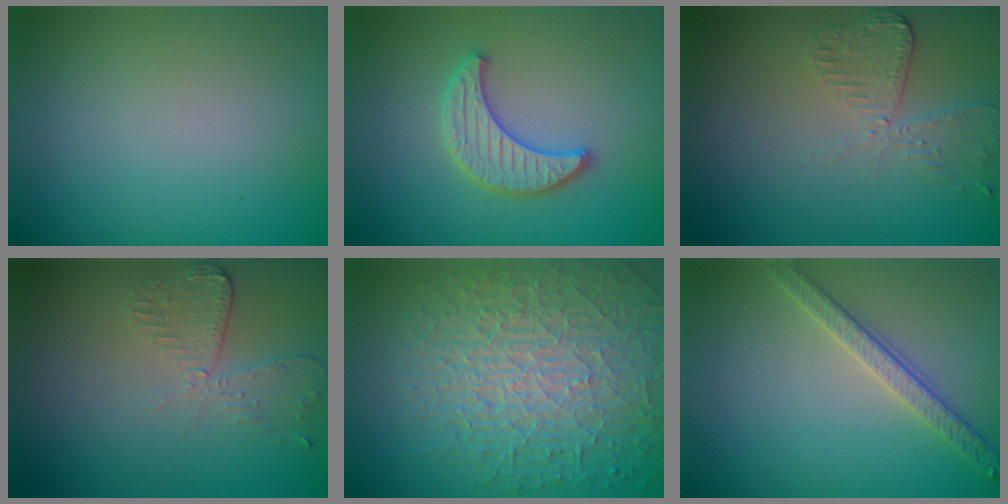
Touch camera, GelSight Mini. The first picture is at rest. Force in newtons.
{"total": 3.4, "press": 3.3, "slide": 0.4}
{"total": 2.6, "press": 2.3, "slide": 1.2}
{"total": 2.9, "press": 2.6, "slide": 1.3}
{"total": 9.9, "press": 6.5, "slide": 7.5}
{"total": 3.0, "press": 2.9, "slide": 0.7}